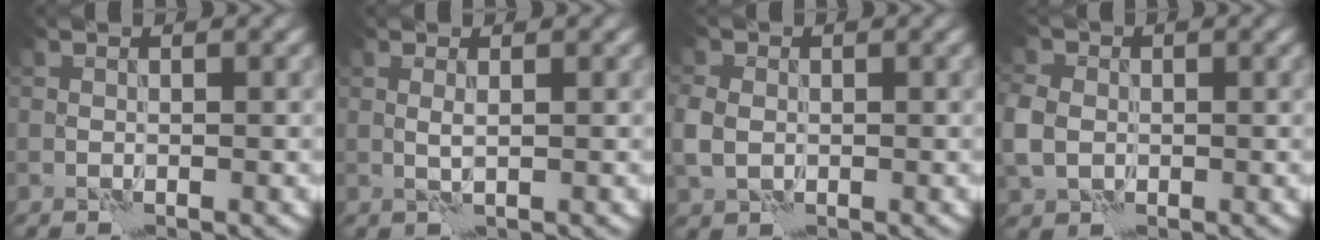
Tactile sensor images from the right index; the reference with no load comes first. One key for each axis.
{"total": 0.8, "fx": 0.1, "fy": 0.0, "fz": 0.8, "tx": -0.019, "ty": 0.001, "tz": 0.001}
{"total": 2.7, "fx": -0.3, "fy": 2.3, "fz": 1.5, "tx": -0.043, "ty": -0.001, "tz": -0.012}
{"total": 3.9, "fx": -0.4, "fy": 3.3, "fz": 2.0, "tx": -0.058, "ty": -0.001, "tz": -0.014}